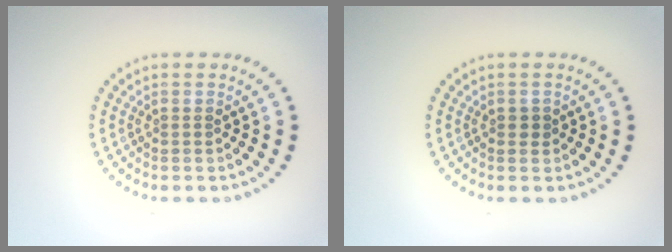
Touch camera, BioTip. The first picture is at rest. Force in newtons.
{"total": 0.9, "press": 0.9, "slide": 0.1}